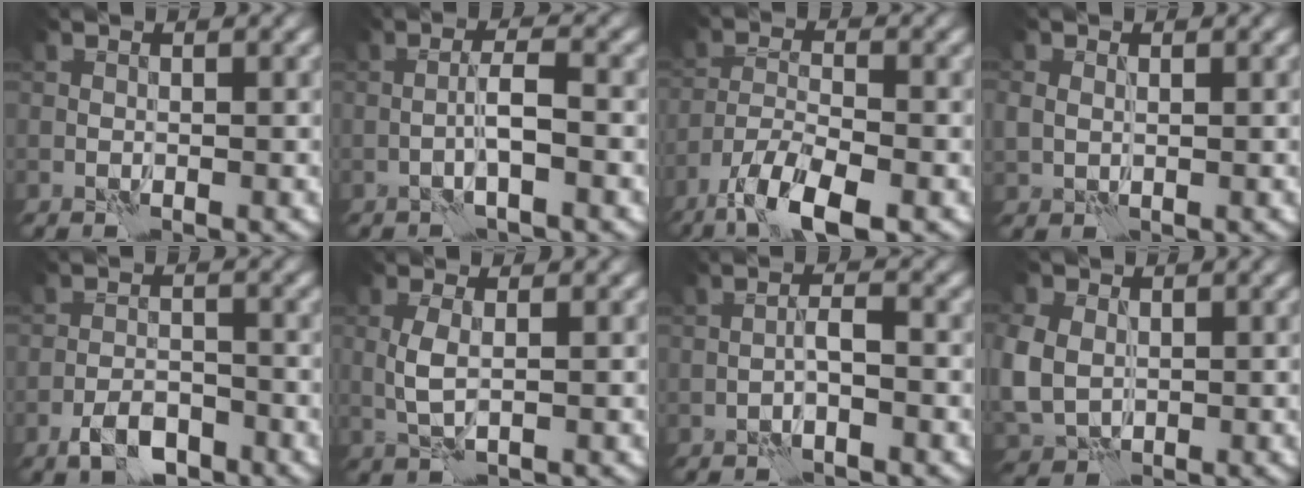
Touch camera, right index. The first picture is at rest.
{"total": 2.1, "force": [-0.5, -0.1, 2.1], "torque": [-0.039, 0.010, -0.014]}
{"total": 7.0, "force": [-4.7, 2.0, 4.8], "torque": [-0.088, -0.009, -0.090]}
{"total": 1.3, "force": [0.5, 1.0, 0.7], "torque": [-0.015, 0.000, 0.011]}
{"total": 3.6, "force": [-2.4, 1.5, 2.1], "torque": [-0.032, 0.002, -0.048]}
{"total": 1.9, "force": [0.4, 0.4, 1.8], "torque": [-0.044, 0.001, 0.007]}
{"total": 1.3, "force": [-0.5, 0.0, 1.2], "torque": [-0.024, 0.008, -0.013]}
{"total": 6.3, "force": [0.4, 5.2, 3.5], "torque": [-0.095, 0.001, -0.002]}